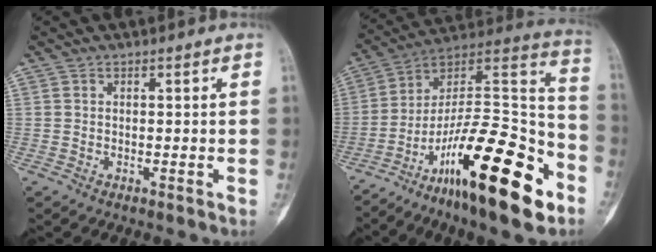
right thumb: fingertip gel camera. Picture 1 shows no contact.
{"total": 27.9, "force": [-14.8, 7.9, 22.4], "torque": [-0.340, 0.095, -0.235]}